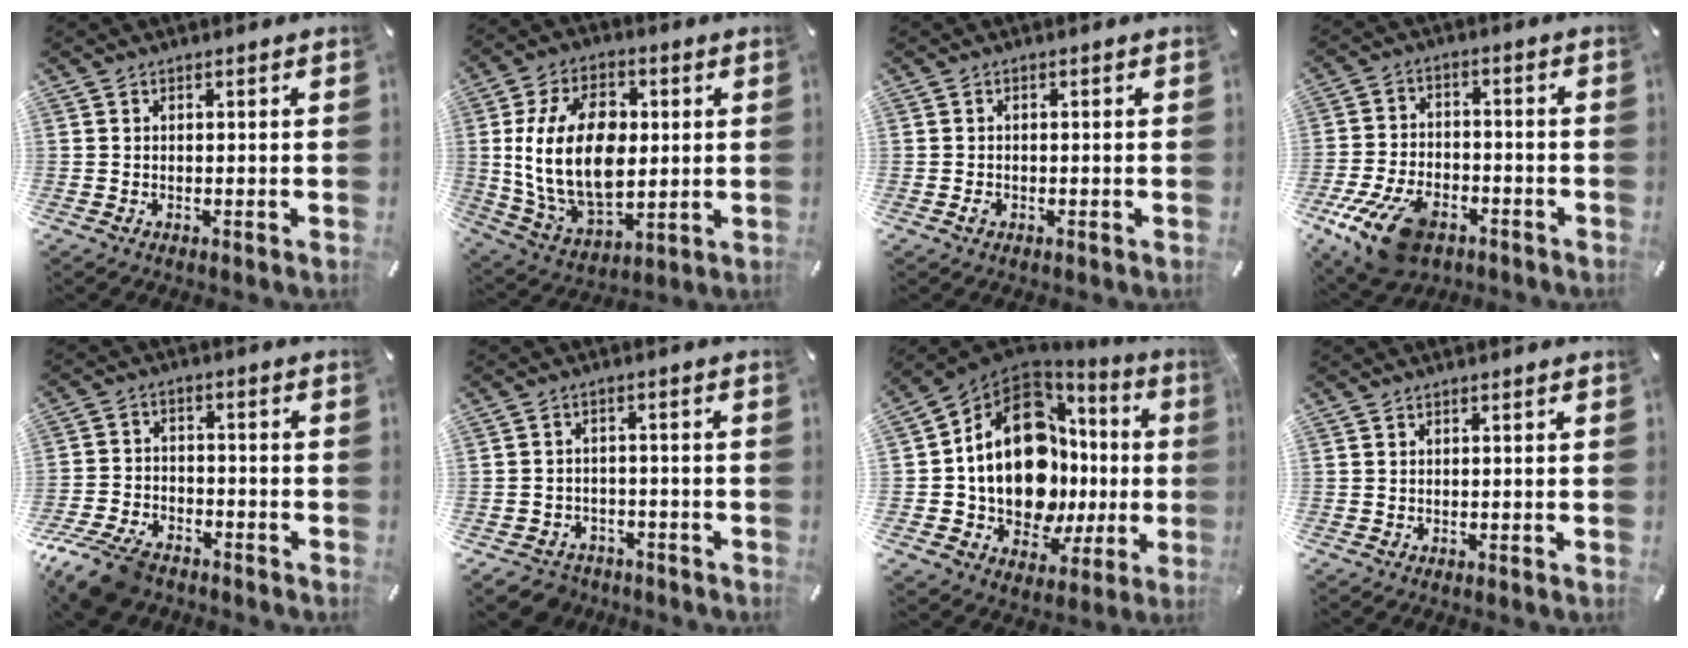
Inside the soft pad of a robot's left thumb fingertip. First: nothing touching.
{"total": 19.7, "force": [1.5, 13.5, 14.3], "torque": [-0.293, 0.001, 0.027]}
{"total": 1.2, "force": [-0.5, 0.8, 0.8], "torque": [-0.015, 0.001, -0.011]}
{"total": 14.4, "force": [-8.3, 7.9, 8.8], "torque": [-0.169, 0.044, -0.140]}
{"total": 10.4, "force": [-7.9, 5.1, 4.4], "torque": [-0.084, 0.040, -0.148]}
{"total": 4.8, "force": [-3.4, 3.2, 1.0], "torque": [-0.027, 0.014, -0.067]}
{"total": 21.1, "force": [1.8, 14.2, 15.5], "torque": [-0.304, -0.037, 0.035]}
{"total": 0.0}